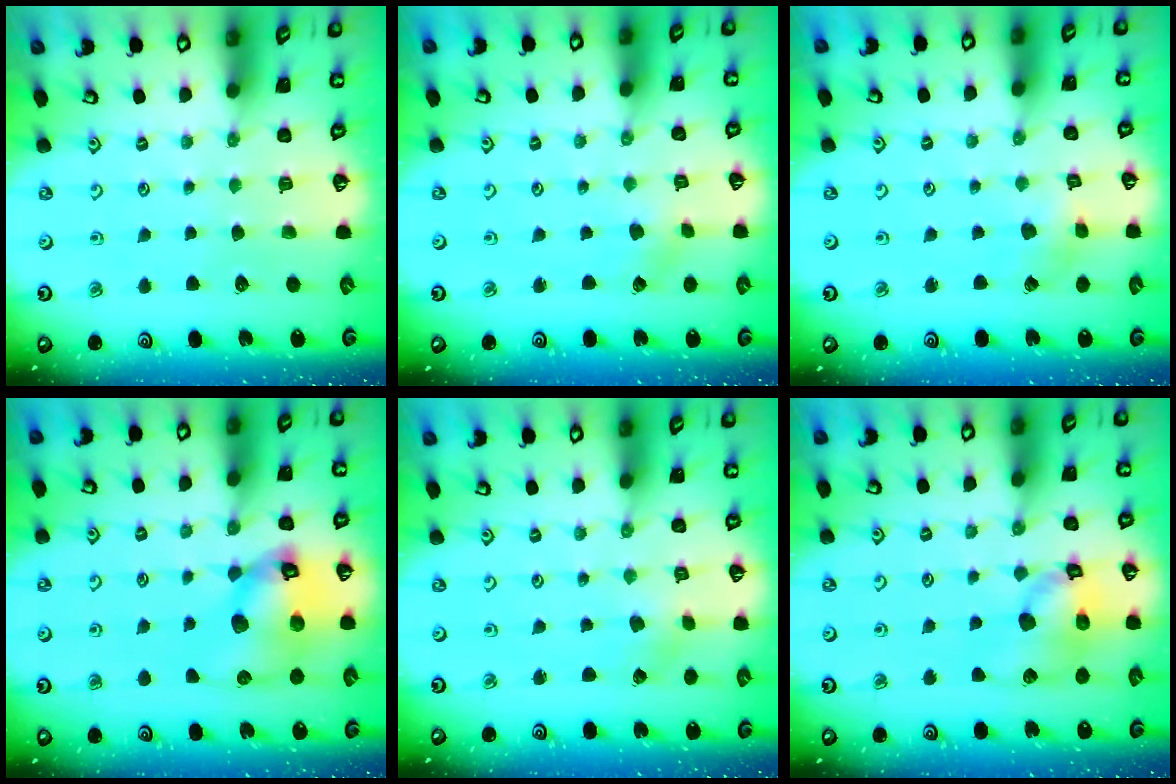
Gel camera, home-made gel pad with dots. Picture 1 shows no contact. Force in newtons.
{"total": 1.4, "press": 1.4, "slide": 0.2}
{"total": 2.7, "press": 2.7, "slide": 0.2}
{"total": 14.0, "press": 13.8, "slide": 2.0}
{"total": 0.6, "press": 0.6, "slide": 0.2}
{"total": 13.3, "press": 13.1, "slide": 1.9}